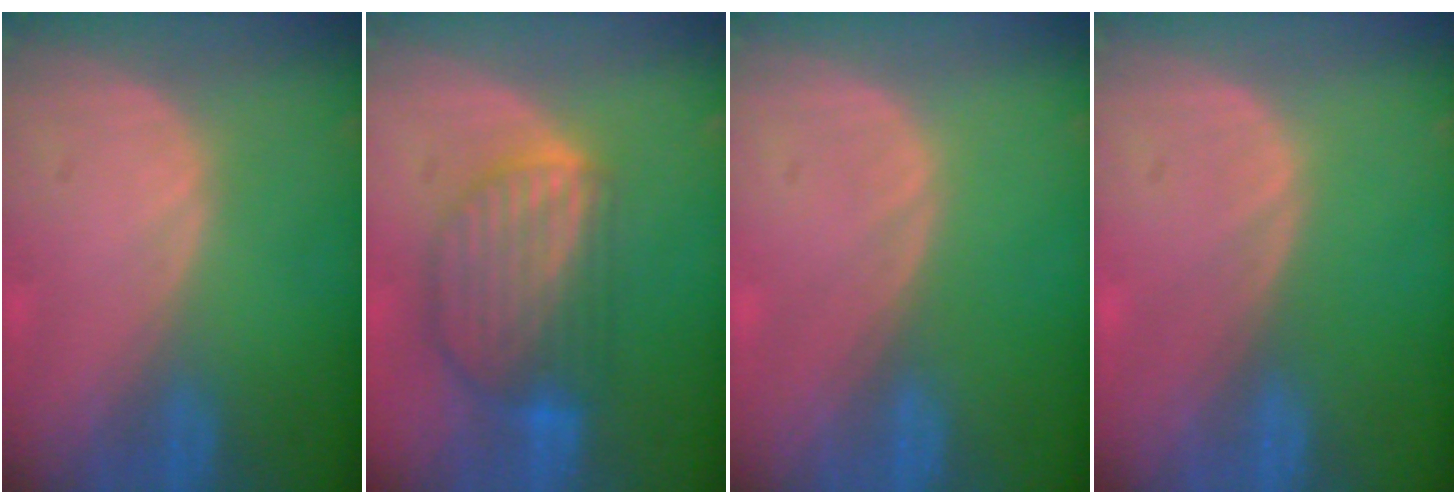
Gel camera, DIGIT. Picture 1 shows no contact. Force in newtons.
{"total": 8.9, "press": 7.7, "slide": 4.4}
{"total": 0.0}
{"total": 0.0}